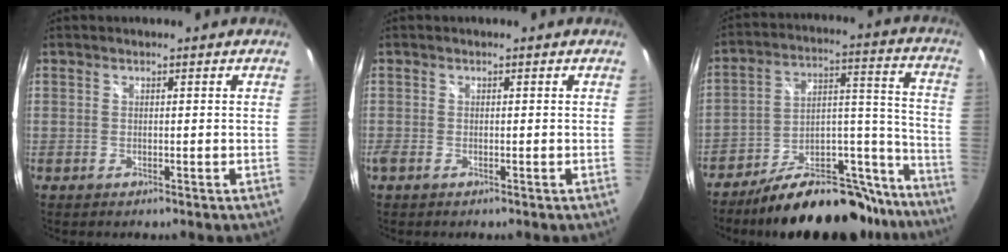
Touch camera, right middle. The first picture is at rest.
{"total": 0.8, "force": [-0.4, 0.3, 0.6], "torque": [-0.016, -0.003, -0.010]}
{"total": 23.1, "force": [-18.9, 8.4, 10.2], "torque": [-0.125, 0.056, -0.254]}